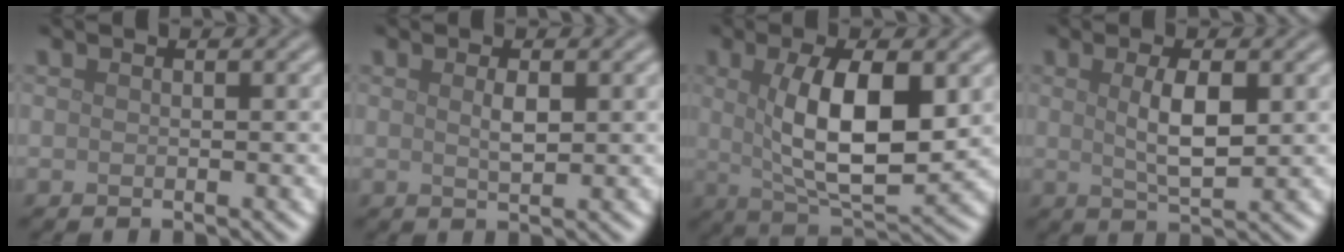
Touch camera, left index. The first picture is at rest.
{"total": 1.5, "force": [0.4, 0.4, 1.4], "torque": [-0.028, -0.001, 0.010]}
{"total": 8.9, "force": [1.3, 3.1, 8.2], "torque": [-0.140, -0.010, 0.026]}
{"total": 3.7, "force": [0.6, 1.1, 3.5], "torque": [-0.067, -0.002, 0.014]}